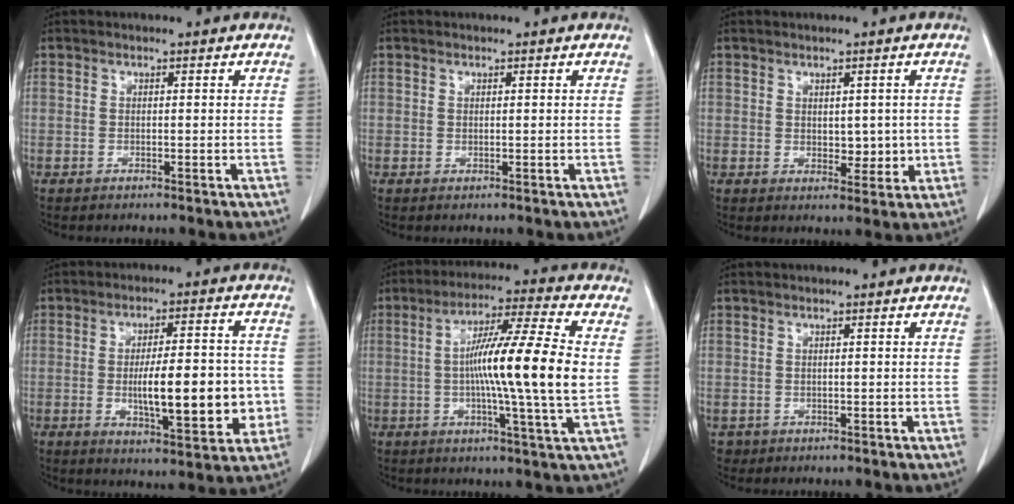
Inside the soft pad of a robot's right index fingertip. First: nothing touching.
{"total": 0.0}
{"total": 3.7, "force": [0.2, 2.3, 3.0], "torque": [-0.035, -0.003, 0.011]}
{"total": 13.8, "force": [-1.8, 3.9, 13.1], "torque": [-0.201, 0.008, -0.022]}
{"total": 15.1, "force": [-0.5, -1.9, 15.0], "torque": [-0.255, -0.005, -0.017]}
{"total": 1.7, "force": [-0.1, 1.6, 0.2], "torque": [-0.001, 0.002, 0.004]}